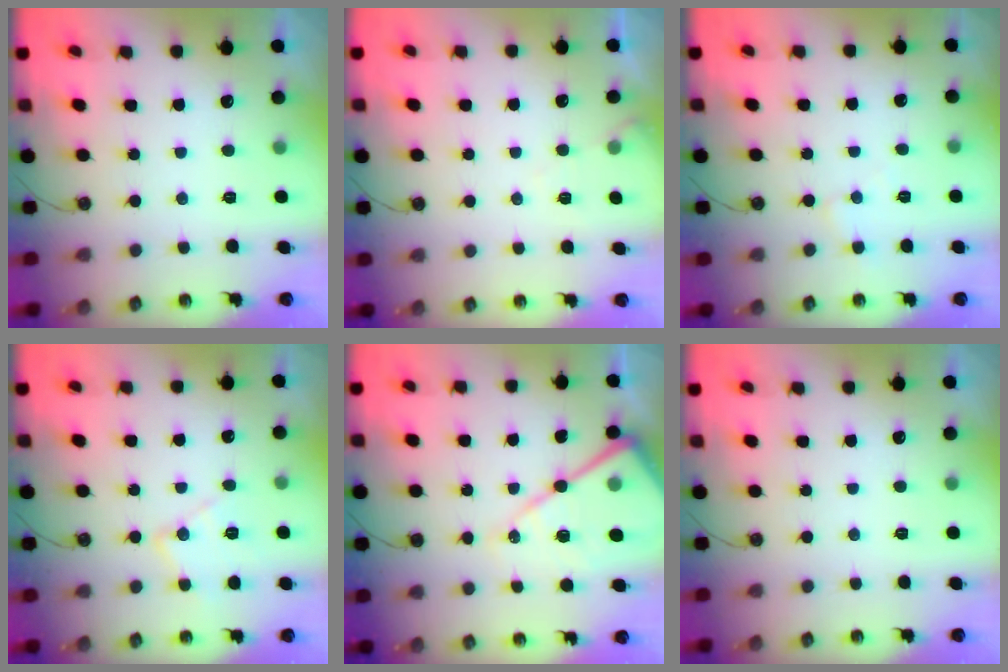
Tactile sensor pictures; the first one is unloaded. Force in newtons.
{"total": 4.1, "press": 4.0, "slide": 0.7}
{"total": 4.6, "press": 4.5, "slide": 0.6}
{"total": 10.4, "press": 10.4, "slide": 0.6}
{"total": 18.2, "press": 18.1, "slide": 1.5}
{"total": 0.0}